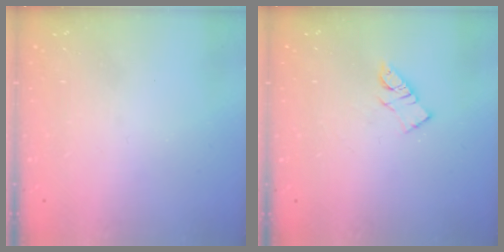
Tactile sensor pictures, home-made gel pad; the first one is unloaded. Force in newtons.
{"total": 7.5, "press": 7.4, "slide": 0.4}